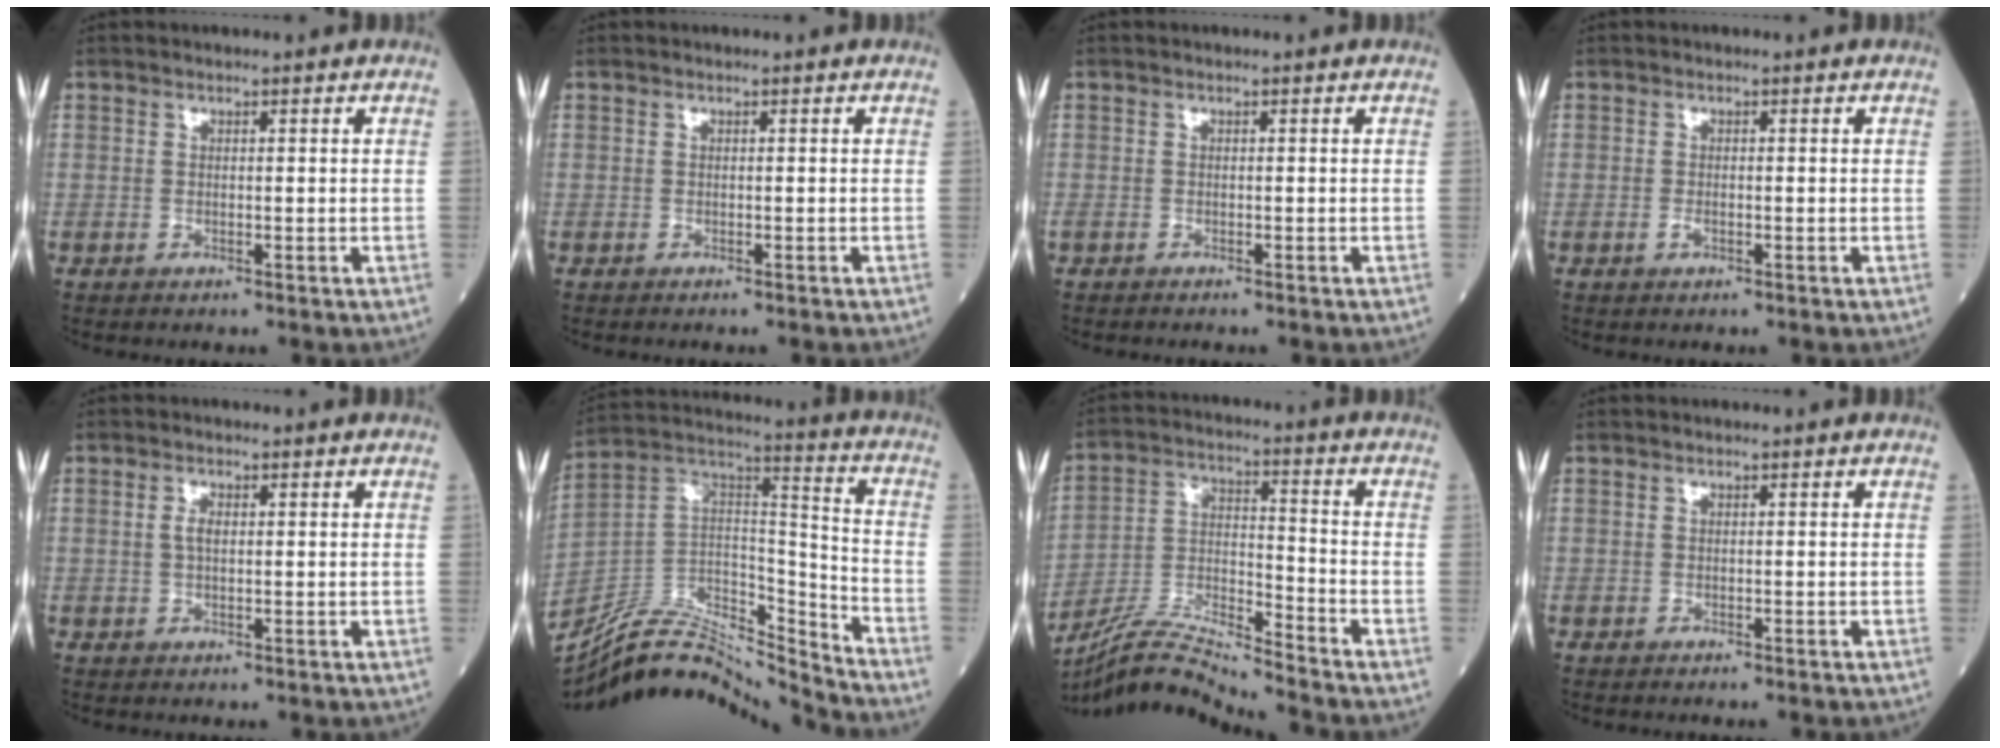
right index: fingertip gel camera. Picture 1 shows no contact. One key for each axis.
{"total": 1.0, "fx": -0.9, "fy": 0.0, "fz": 0.4, "tx": -0.006, "ty": -0.001, "tz": -0.013}
{"total": 1.3, "fx": -1.2, "fy": 0.3, "fz": 0.4, "tx": -0.014, "ty": -0.005, "tz": -0.019}
{"total": 1.0, "fx": -0.4, "fy": 0.3, "fz": 0.8, "tx": -0.018, "ty": -0.001, "tz": -0.006}
{"total": 1.6, "fx": 0.2, "fy": 0.7, "fz": 1.5, "tx": -0.030, "ty": 0.003, "tz": 0.003}
{"total": 18.6, "fx": -17.8, "fy": 1.7, "fz": 5.1, "tx": -0.083, "ty": 0.052, "tz": -0.309}
{"total": 11.3, "fx": -10.7, "fy": -1.8, "fz": 3.0, "tx": -0.064, "ty": 0.006, "tz": -0.201}
{"total": 1.3, "fx": -1.2, "fy": 0.0, "fz": 0.6, "tx": -0.007, "ty": -0.001, "tz": -0.016}